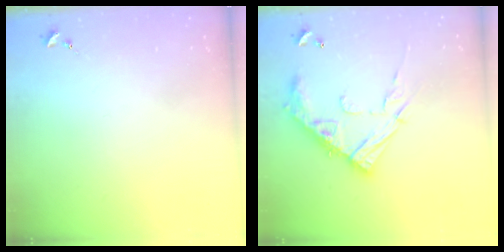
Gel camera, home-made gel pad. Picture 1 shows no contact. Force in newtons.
{"total": 17.4, "press": 17.3, "slide": 1.3}